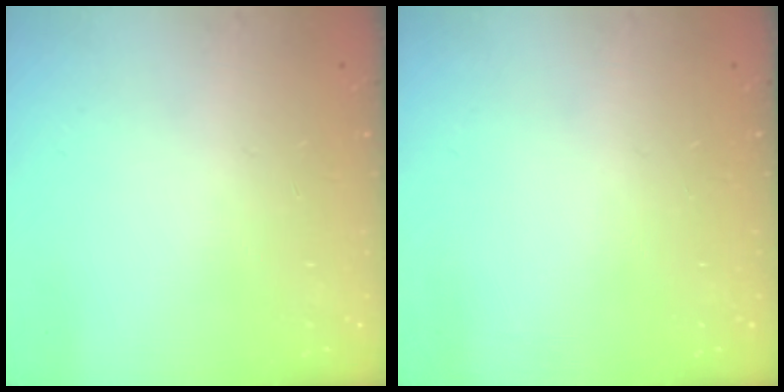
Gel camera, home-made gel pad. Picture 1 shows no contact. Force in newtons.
{"total": 0.0}